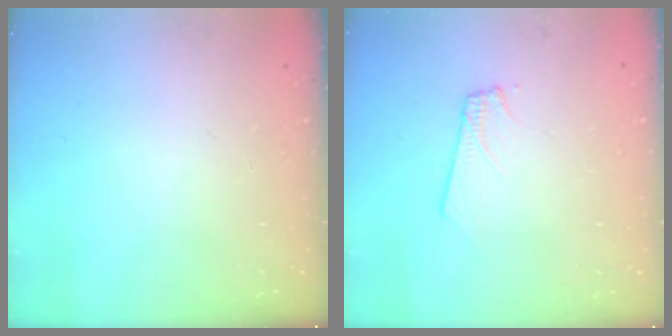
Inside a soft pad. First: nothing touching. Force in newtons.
{"total": 2.0, "press": 2.0, "slide": 0.1}